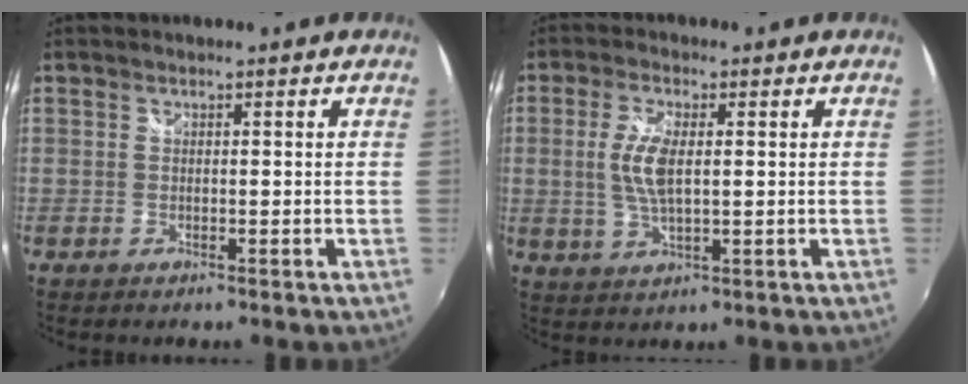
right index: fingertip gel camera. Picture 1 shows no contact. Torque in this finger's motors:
{"motor_torque": [0.19, 0.00, 0.18, 0.10]}